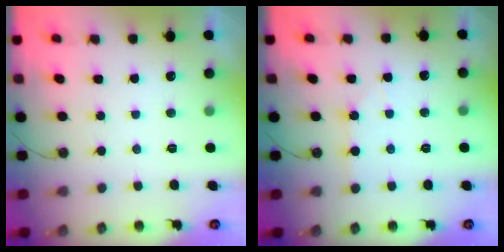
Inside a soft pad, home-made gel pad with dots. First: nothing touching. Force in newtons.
{"total": 2.5, "press": 2.5, "slide": 0.5}